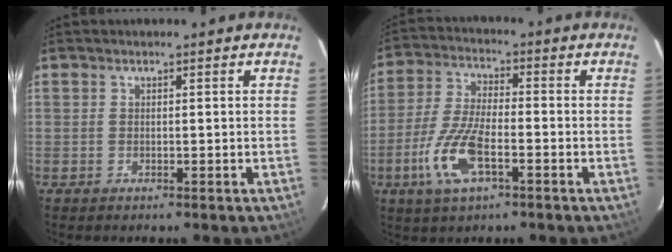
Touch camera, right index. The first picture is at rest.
{"total": 11.2, "force": [-4.6, 3.9, 9.5], "torque": [-0.207, -0.004, -0.089]}